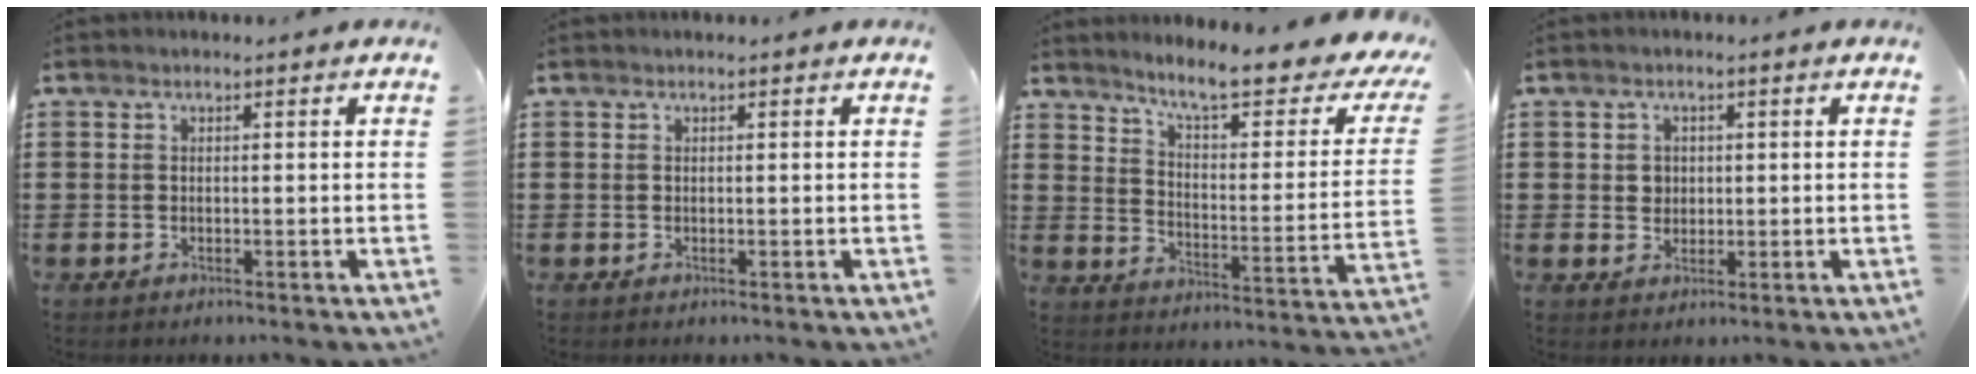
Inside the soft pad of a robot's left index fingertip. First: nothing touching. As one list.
[{"total": 0.0}, {"total": 8.2, "force": [6.6, 0.2, 4.8], "torque": [-0.112, -0.048, 0.106]}, {"total": 2.1, "force": [0.5, 2.0, 0.5], "torque": [-0.018, 0.011, 0.007]}]